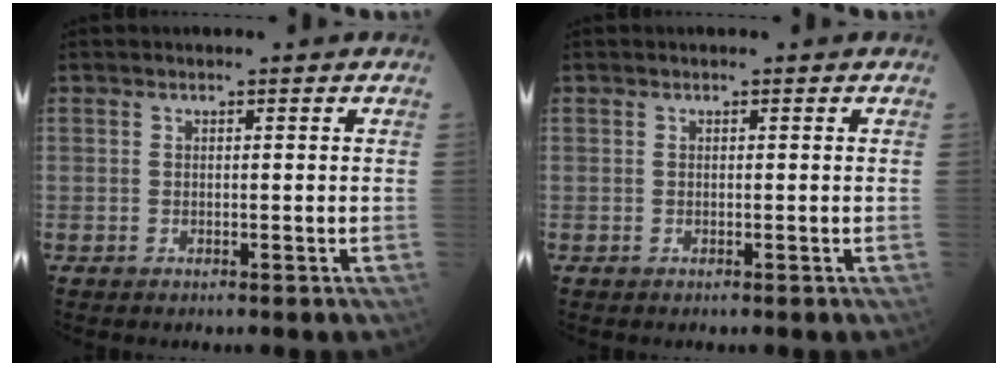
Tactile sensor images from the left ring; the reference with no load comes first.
{"total": 0.0}